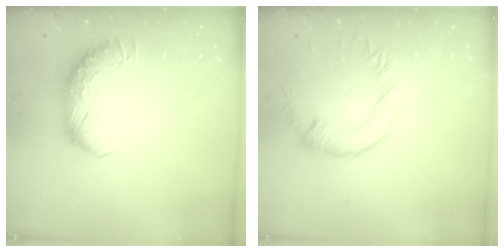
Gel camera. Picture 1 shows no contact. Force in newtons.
{"total": 0.8, "press": 0.7, "slide": 0.4}